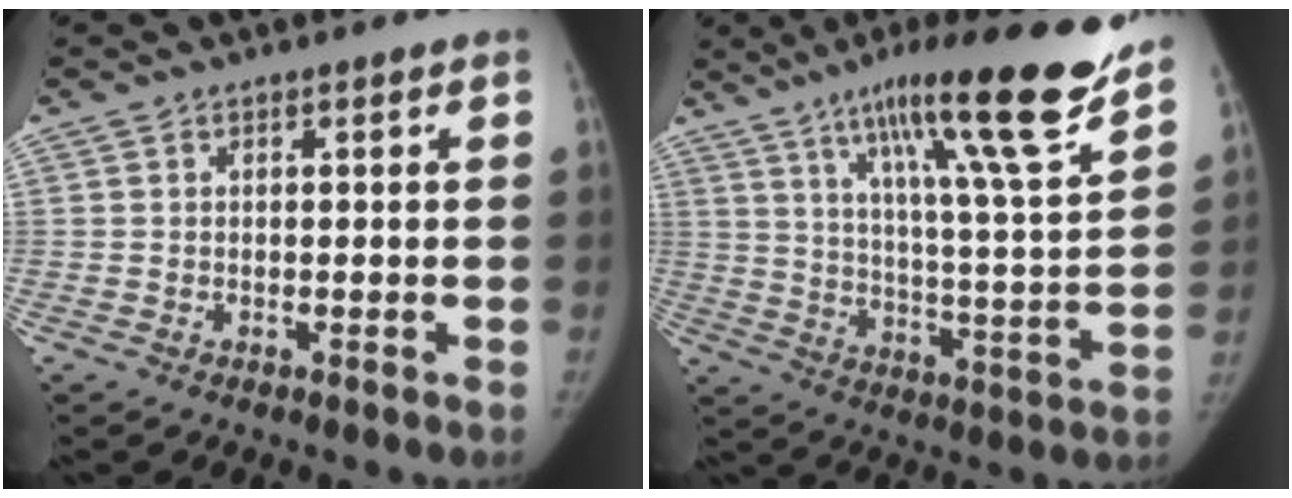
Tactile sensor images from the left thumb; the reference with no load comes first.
{"total": 23.8, "force": [16.9, 1.6, 16.7], "torque": [-0.238, -0.076, 0.262]}